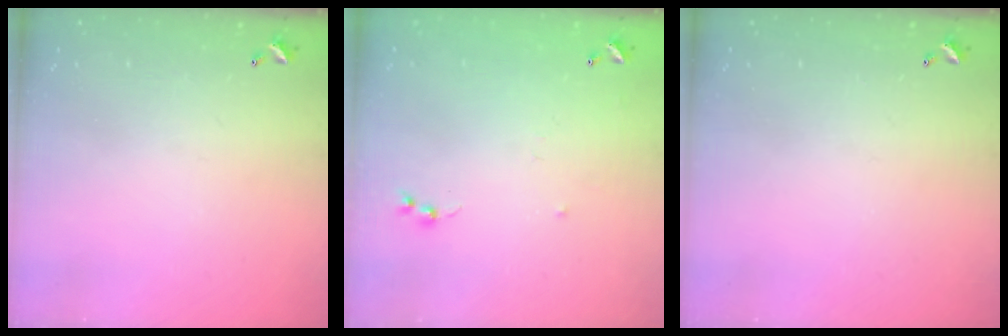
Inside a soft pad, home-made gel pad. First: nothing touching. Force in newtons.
{"total": 5.8, "press": 5.7, "slide": 0.8}
{"total": 0.0}